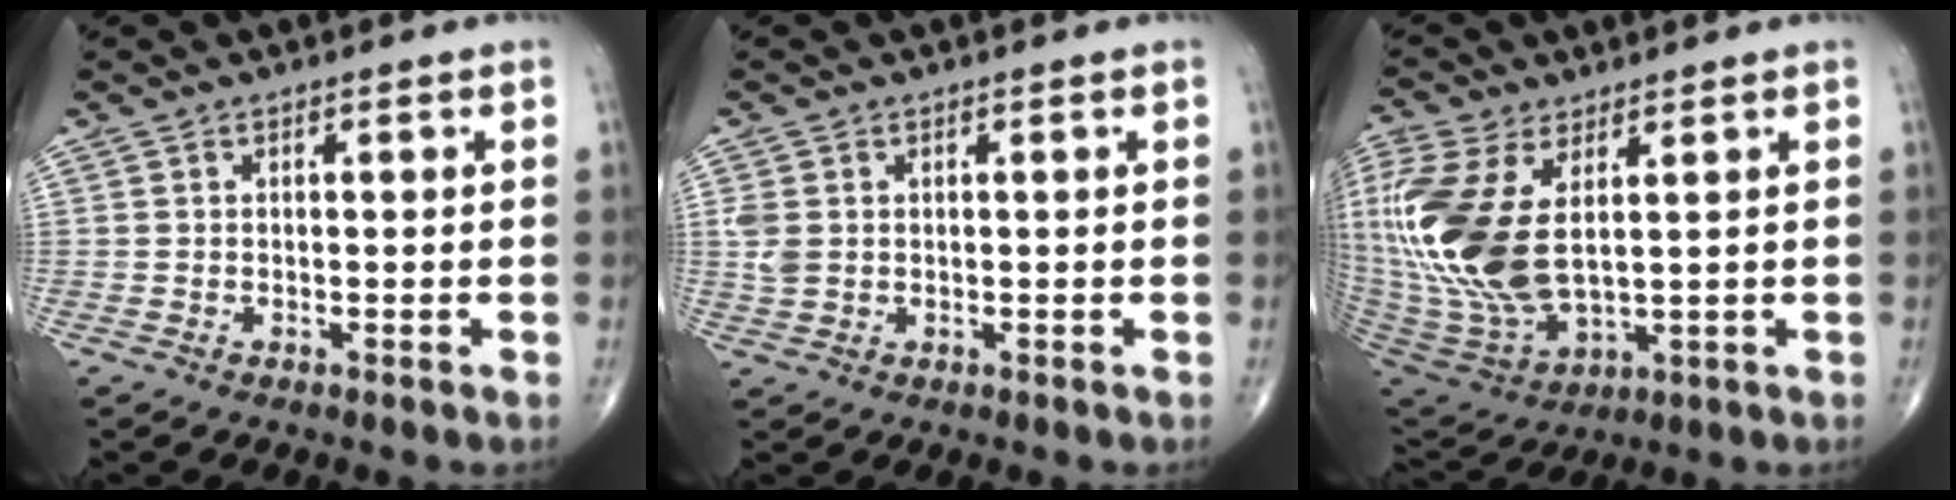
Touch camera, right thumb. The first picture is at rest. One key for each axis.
{"total": 3.1, "fx": 0.4, "fy": 2.4, "fz": 2.0, "tx": -0.050, "ty": 0.002, "tz": 0.012}
{"total": 21.0, "fx": 3.8, "fy": 10.9, "fz": 17.6, "tx": -0.407, "ty": -0.026, "tz": 0.083}